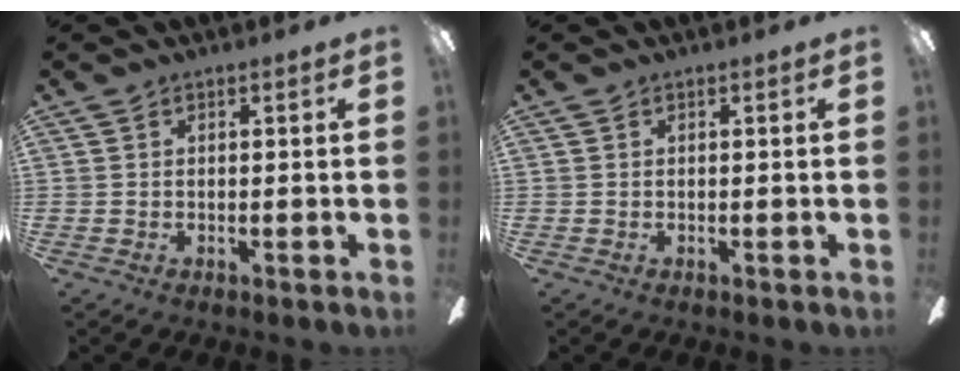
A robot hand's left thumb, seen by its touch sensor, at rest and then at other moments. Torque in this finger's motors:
{"motor_torque": [0.00, 0.00, -0.01, 0.02, 0.00]}